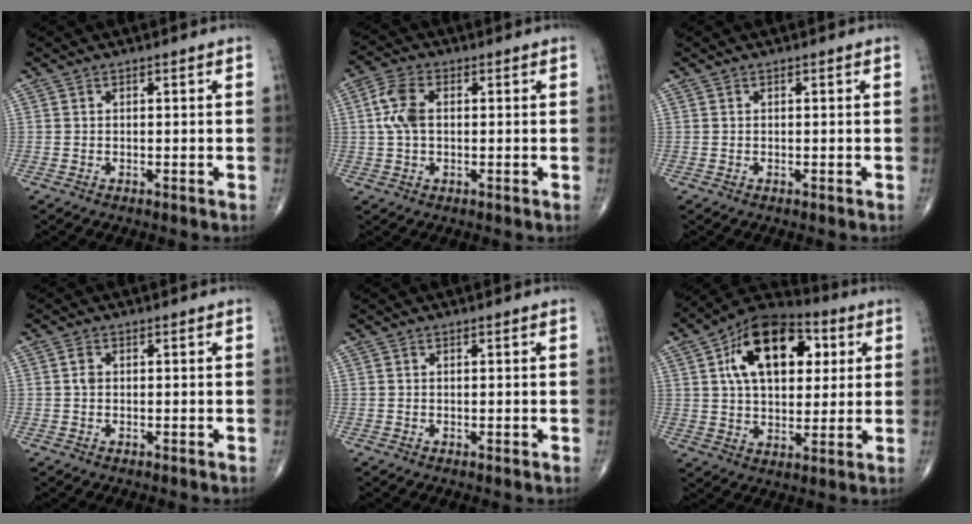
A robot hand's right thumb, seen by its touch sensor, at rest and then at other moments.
{"total": 6.5, "force": [0.7, 3.8, 5.2], "torque": [-0.116, 0.014, 0.010]}
{"total": 0.0}
{"total": 1.5, "force": [0.1, 1.0, 1.1], "torque": [-0.019, 0.003, 0.001]}
{"total": 0.0}
{"total": 19.4, "force": [5.9, 11.4, 14.5], "torque": [-0.197, 0.006, 0.090]}